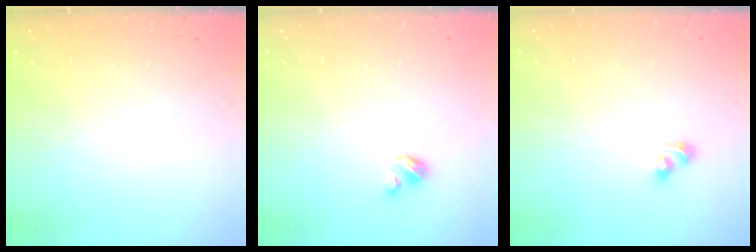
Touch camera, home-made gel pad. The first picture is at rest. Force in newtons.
{"total": 2.9, "press": 2.9, "slide": 0.3}
{"total": 4.5, "press": 4.0, "slide": 2.0}